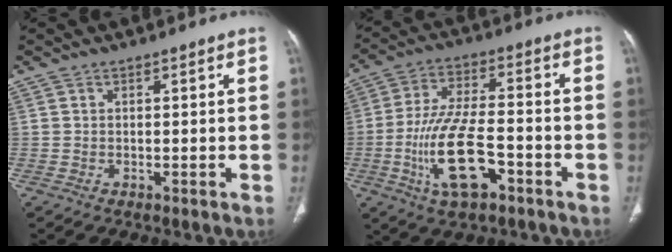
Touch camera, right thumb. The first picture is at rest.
{"total": 14.4, "force": [-5.2, 5.8, 12.1], "torque": [-0.239, 0.025, -0.091]}